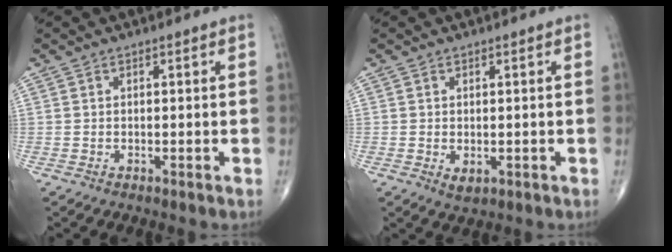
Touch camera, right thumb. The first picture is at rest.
{"total": 2.0, "force": [-0.4, 1.3, 1.5], "torque": [-0.017, -0.003, -0.001]}